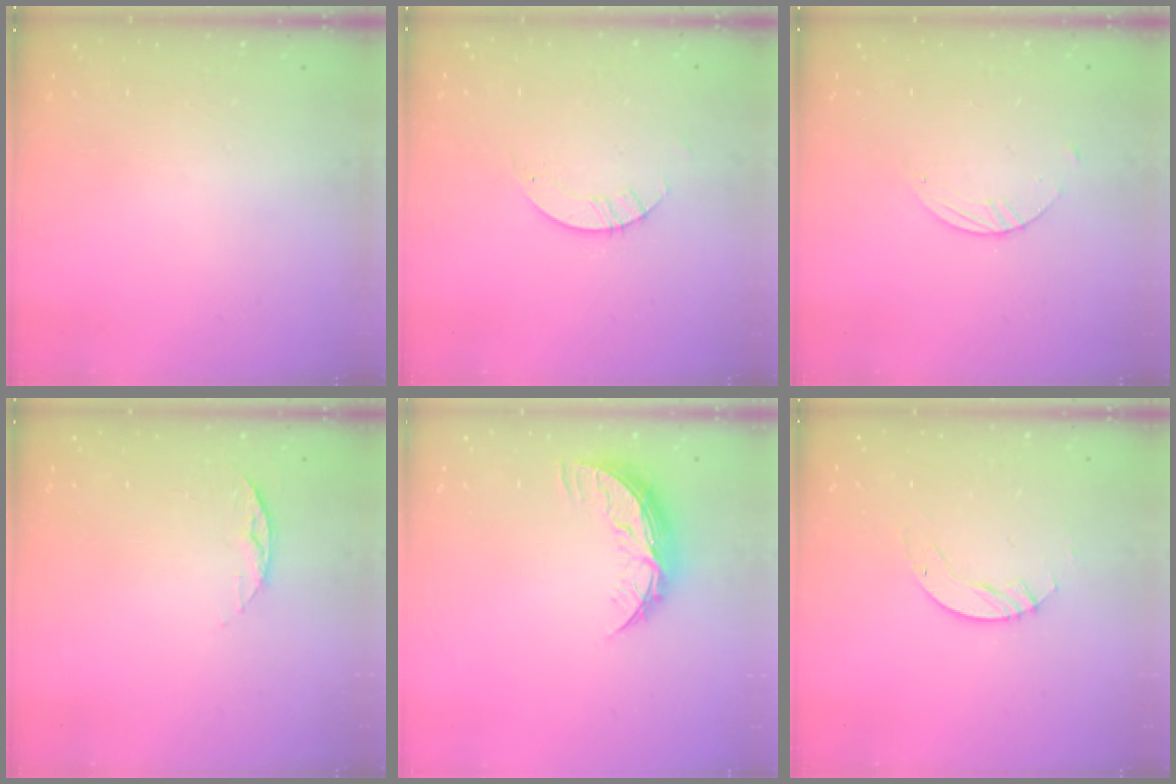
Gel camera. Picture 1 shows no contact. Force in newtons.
{"total": 2.8, "press": 2.8, "slide": 0.2}
{"total": 1.8, "press": 1.8, "slide": 0.1}
{"total": 6.2, "press": 6.1, "slide": 0.7}
{"total": 9.0, "press": 9.0, "slide": 0.5}
{"total": 3.0, "press": 3.0, "slide": 0.2}